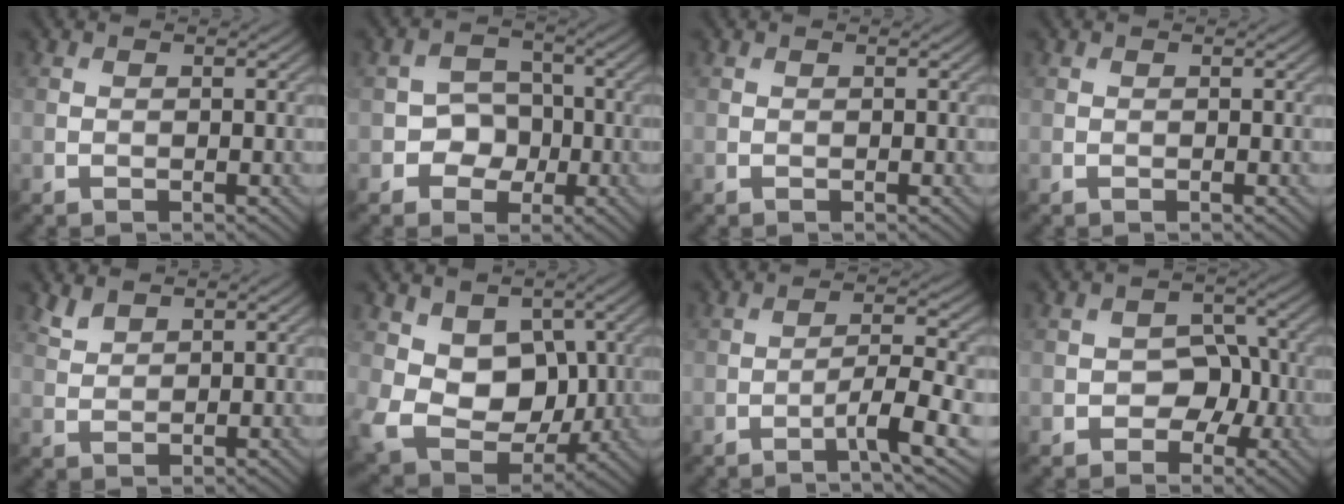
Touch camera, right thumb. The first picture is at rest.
{"total": 4.2, "force": [-1.4, 3.6, 1.7], "torque": [-0.016, 0.004, -0.035]}
{"total": 0.0}
{"total": 0.0}
{"total": 2.1, "force": [1.8, 0.7, 0.8], "torque": [-0.024, 0.001, 0.043]}
{"total": 9.9, "force": [1.9, 7.5, 6.2], "torque": [-0.137, -0.026, 0.029]}
{"total": 5.2, "force": [-2.5, 0.6, 4.5], "torque": [-0.075, 0.009, -0.054]}
{"total": 4.5, "force": [-1.7, 3.5, 2.4], "torque": [-0.021, 0.011, -0.037]}